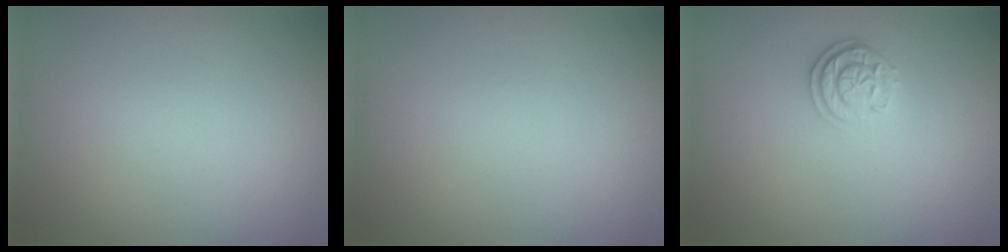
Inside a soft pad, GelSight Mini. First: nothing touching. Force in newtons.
{"total": 0.0}
{"total": 2.5, "press": 2.1, "slide": 1.3}